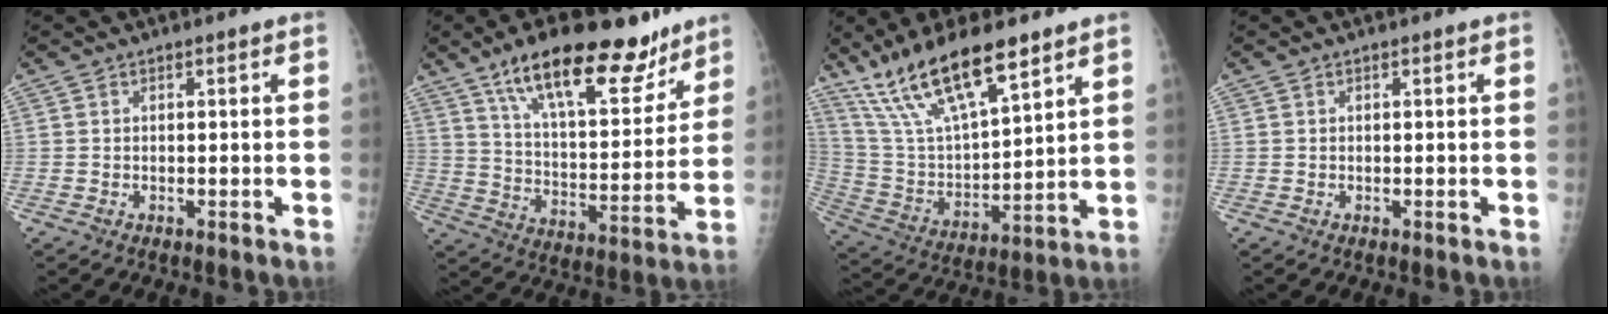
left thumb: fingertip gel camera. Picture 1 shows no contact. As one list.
[{"total": 22.0, "force": [14.8, 8.4, 13.9], "torque": [-0.175, -0.057, 0.242]}, {"total": 18.6, "force": [12.8, 5.2, 12.3], "torque": [-0.212, -0.049, 0.253]}, {"total": 0.0}]